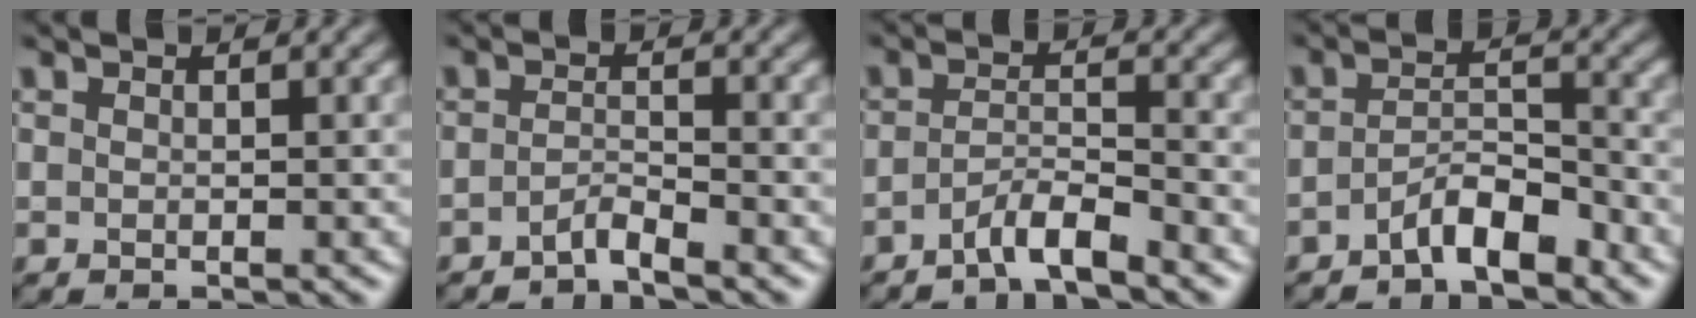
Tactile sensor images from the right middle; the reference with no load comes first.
{"total": 1.7, "force": [-1.4, 0.1, 0.9], "torque": [-0.017, 0.004, -0.033]}
{"total": 2.9, "force": [-2.3, 0.4, 1.8], "torque": [-0.030, 0.006, -0.049]}
{"total": 3.6, "force": [-2.5, 1.1, 2.3], "torque": [-0.042, 0.011, -0.047]}